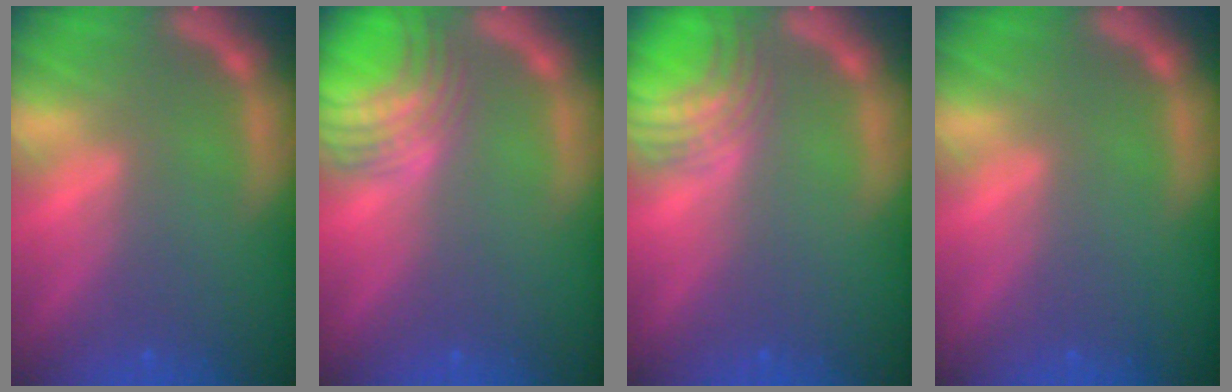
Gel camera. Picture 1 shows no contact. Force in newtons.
{"total": 7.0}
{"total": 5.5}
{"total": 0.0}